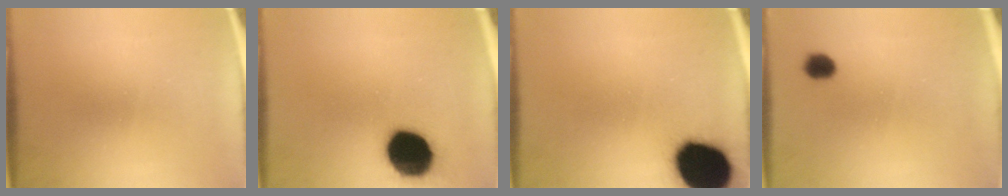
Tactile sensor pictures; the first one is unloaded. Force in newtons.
{"total": 17.4}
{"total": 19.9}
{"total": 2.7}